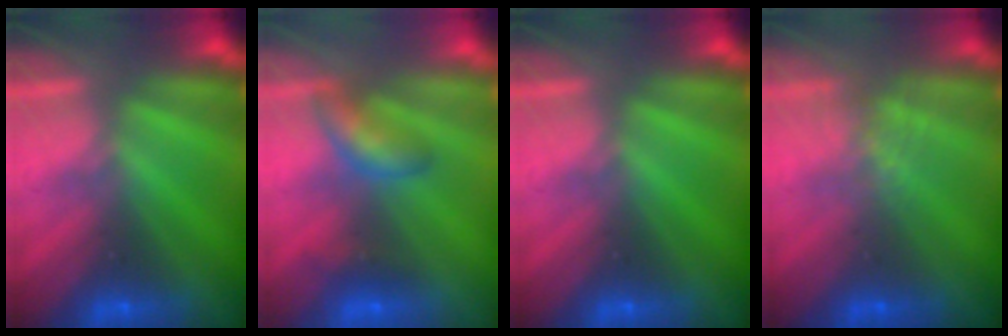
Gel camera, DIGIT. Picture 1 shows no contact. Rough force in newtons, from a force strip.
{"total": 2.7}
{"total": 0.0}
{"total": 1.6}